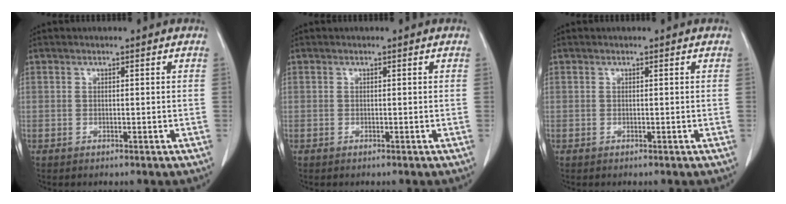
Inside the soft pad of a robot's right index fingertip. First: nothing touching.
{"total": 0.0}
{"total": 0.0}